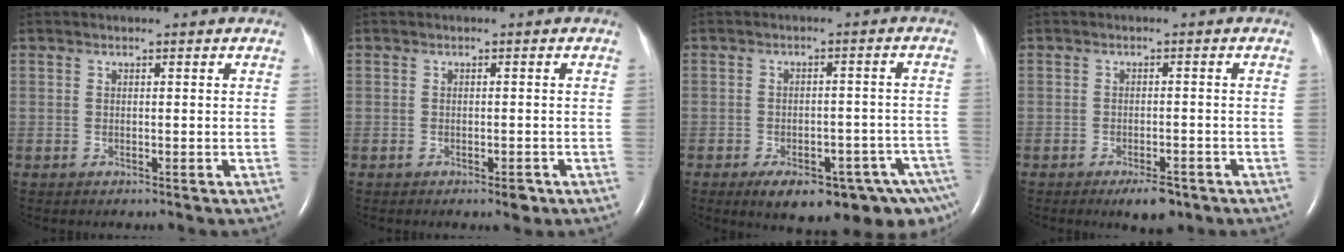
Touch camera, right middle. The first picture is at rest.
{"total": 1.8, "force": [-1.1, 0.6, 1.3], "torque": [-0.018, 0.000, -0.012]}
{"total": 16.8, "force": [-11.4, 5.8, 10.8], "torque": [-0.093, 0.019, -0.140]}
{"total": 4.1, "force": [-2.7, 1.3, 2.7], "torque": [-0.044, -0.002, -0.037]}